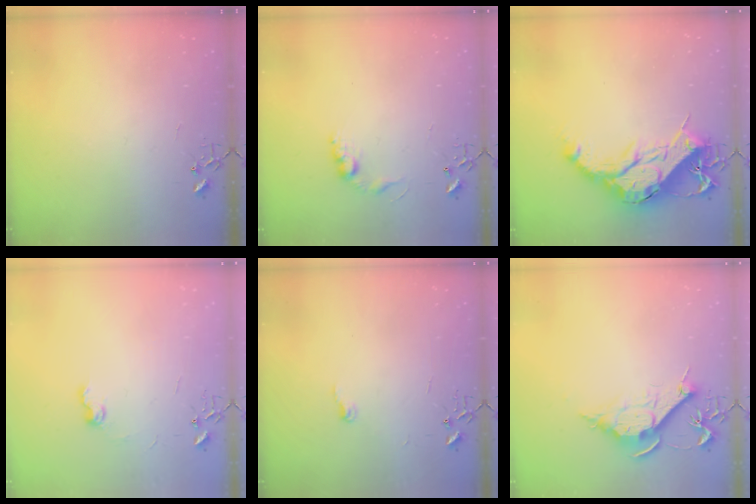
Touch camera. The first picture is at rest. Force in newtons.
{"total": 8.6, "press": 8.6, "slide": 0.4}
{"total": 19.8, "press": 19.8, "slide": 1.2}
{"total": 7.6, "press": 7.5, "slide": 0.7}
{"total": 4.4, "press": 4.4, "slide": 0.4}
{"total": 10.2, "press": 10.2, "slide": 1.0}